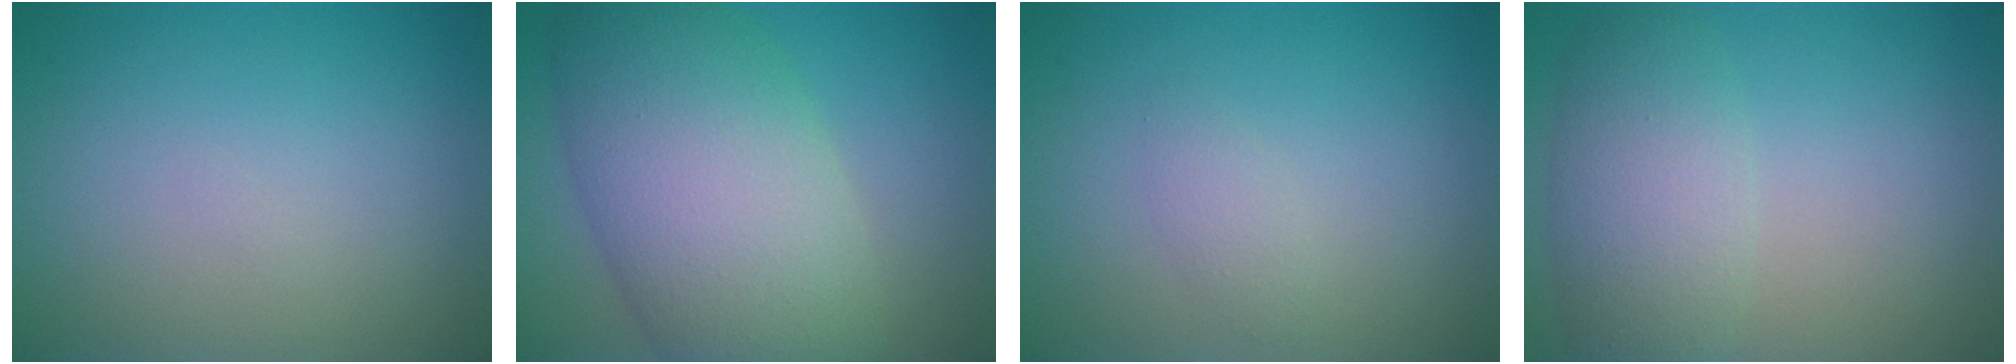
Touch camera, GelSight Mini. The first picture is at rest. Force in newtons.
{"total": 11.1, "press": 11.1, "slide": 0.6}
{"total": 1.1, "press": 1.1, "slide": 0.1}
{"total": 4.5, "press": 4.5, "slide": 0.2}